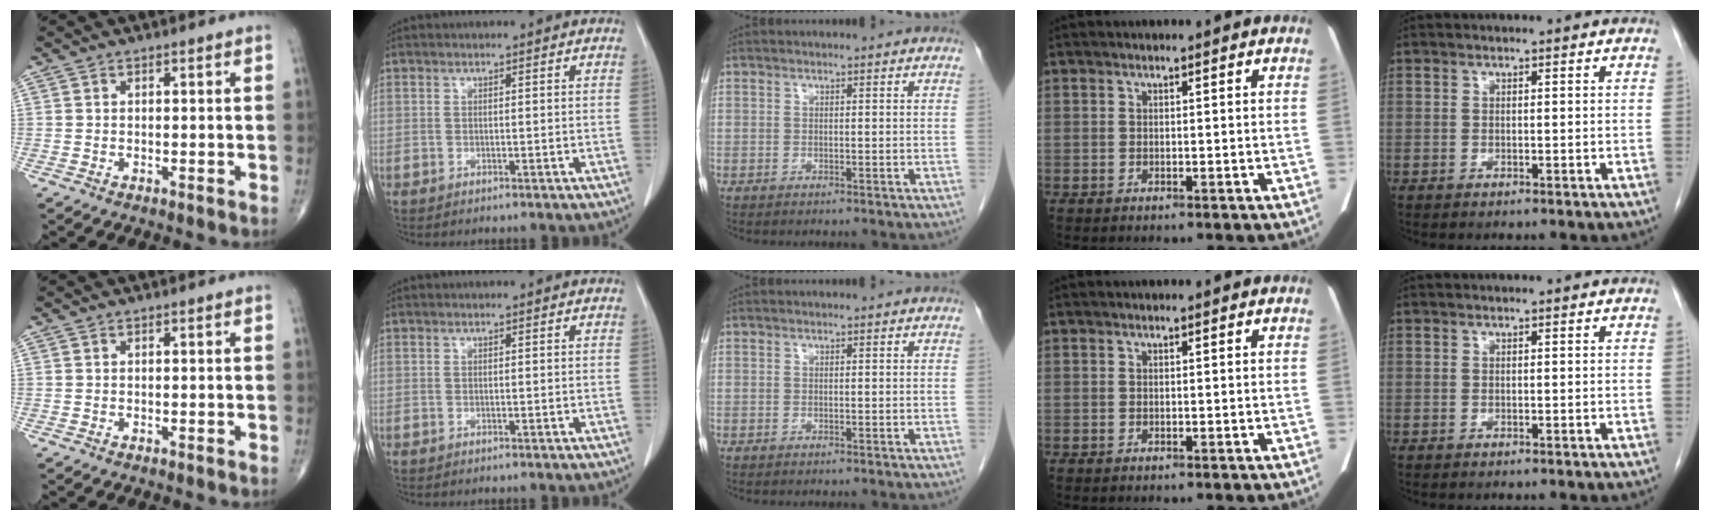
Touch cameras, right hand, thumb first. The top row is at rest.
{}